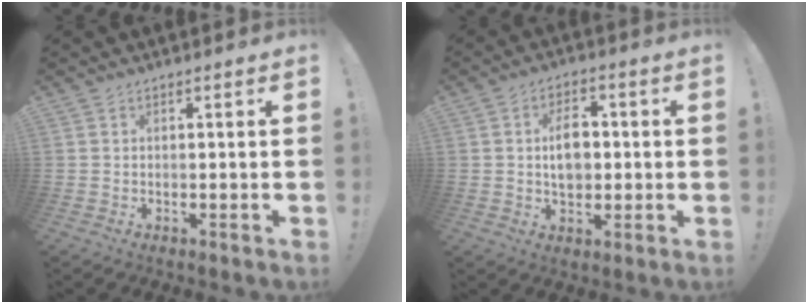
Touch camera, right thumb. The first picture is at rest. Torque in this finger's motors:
{"motor_torque": [-0.10, 0.11, 0.26, -0.03, 0.02]}